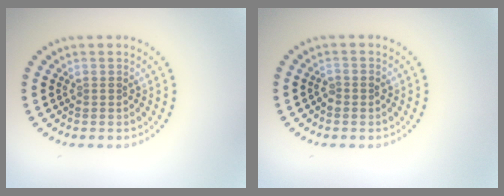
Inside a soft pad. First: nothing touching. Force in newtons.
{"total": 0.9, "press": 0.8, "slide": 0.3}